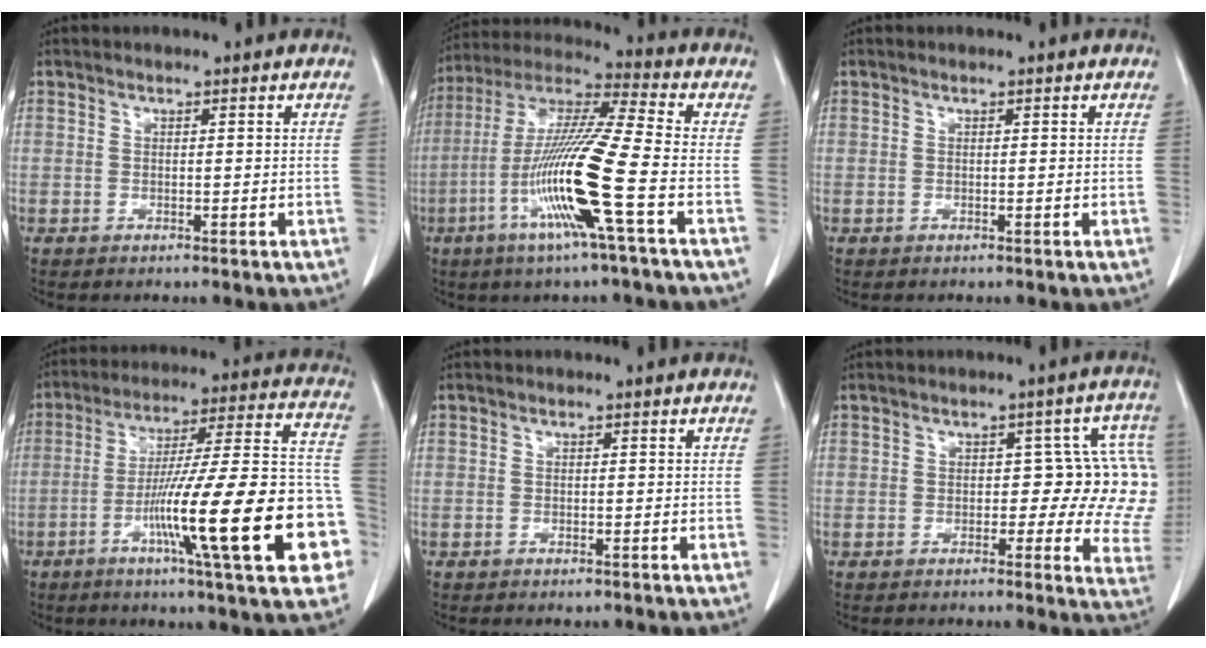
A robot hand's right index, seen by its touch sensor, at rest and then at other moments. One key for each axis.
{"total": 16.3, "fx": -5.4, "fy": -1.0, "fz": 15.3, "tx": -0.310, "ty": -0.015, "tz": -0.112}
{"total": 0.0}
{"total": 26.0, "fx": -8.4, "fy": 1.6, "fz": 24.5, "tx": -0.297, "ty": 0.003, "tz": -0.131}
{"total": 0.6, "fx": -0.5, "fy": 0.3, "fz": 0.4, "tx": -0.008, "ty": -0.002, "tz": -0.004}
{"total": 10.5, "fx": 0.4, "fy": 5.2, "fz": 9.2, "tx": -0.076, "ty": 0.023, "tz": 0.000}